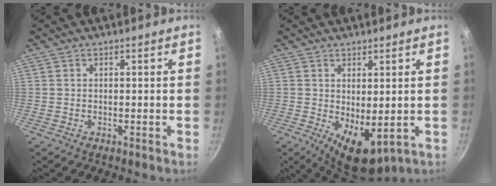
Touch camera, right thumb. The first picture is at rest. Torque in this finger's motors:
{"motor_torque": [-0.36, 0.74, 0.97, -0.37, 0.05]}